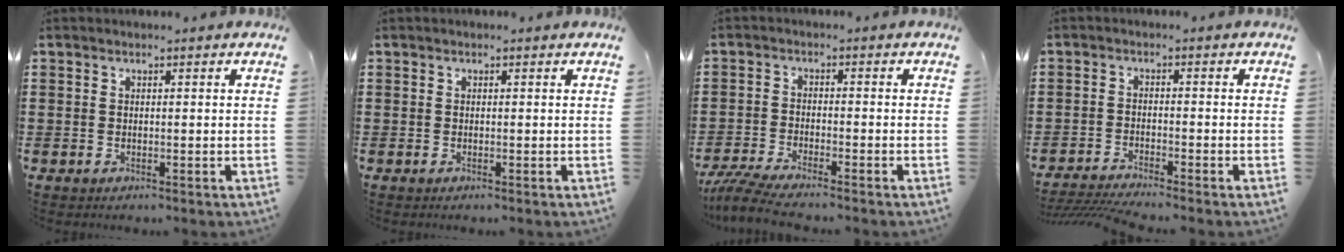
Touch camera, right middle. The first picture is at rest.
{"total": 0.0}
{"total": 4.3, "force": [-3.9, 0.0, 1.8], "torque": [-0.050, -0.015, -0.082]}
{"total": 2.8, "force": [-2.7, -0.2, 0.8], "torque": [-0.021, -0.003, -0.058]}